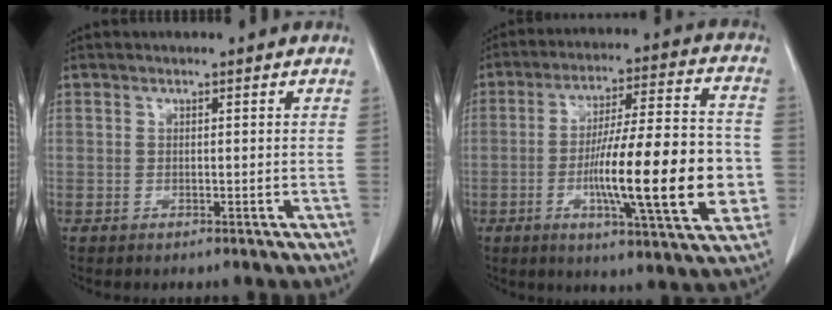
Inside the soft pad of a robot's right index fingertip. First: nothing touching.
{"total": 19.3, "force": [-3.6, 2.3, 18.9], "torque": [-0.272, 0.006, -0.050]}